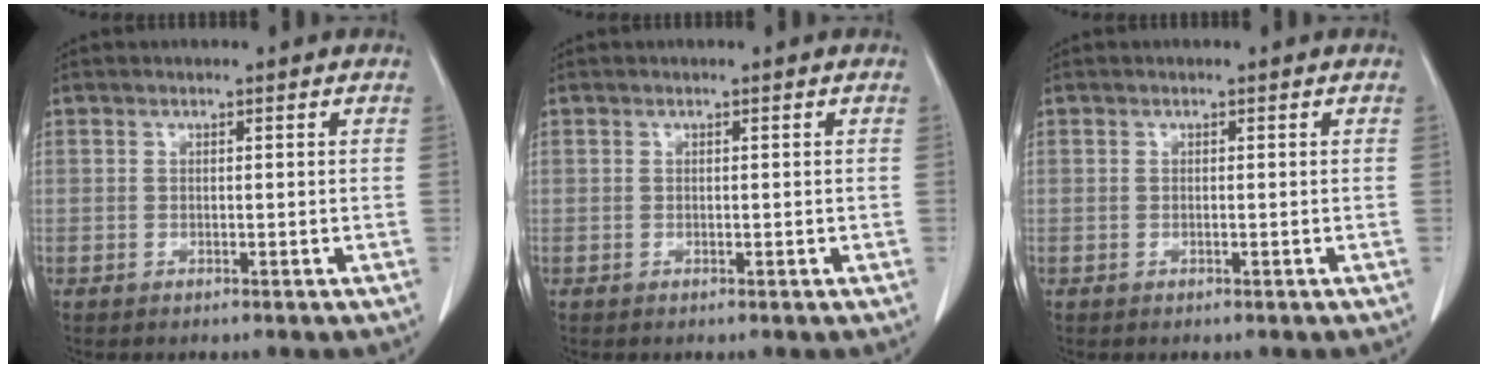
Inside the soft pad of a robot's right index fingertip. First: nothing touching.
{"total": 0.0}
{"total": 0.0}